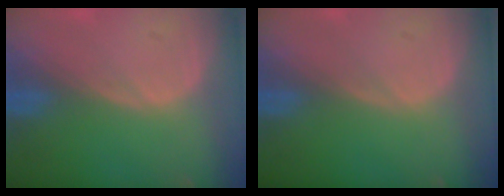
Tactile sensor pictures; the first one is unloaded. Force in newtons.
{"total": 0.0}